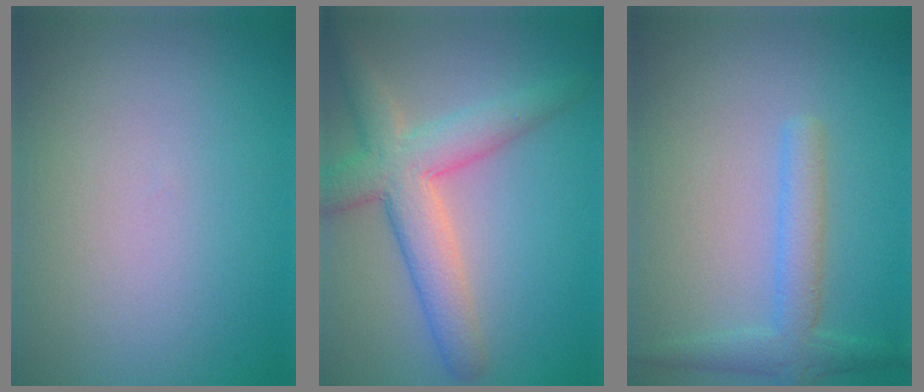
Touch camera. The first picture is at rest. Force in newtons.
{"total": 6.0, "press": 6.0, "slide": 0.3}
{"total": 3.0, "press": 3.0, "slide": 0.1}